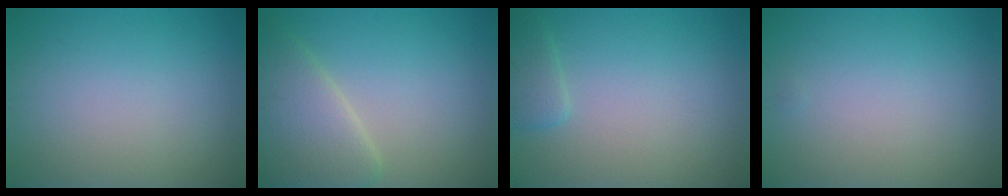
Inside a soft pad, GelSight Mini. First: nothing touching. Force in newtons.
{"total": 5.2, "press": 5.2, "slide": 0.3}
{"total": 1.6, "press": 1.5, "slide": 0.2}
{"total": 0.0}